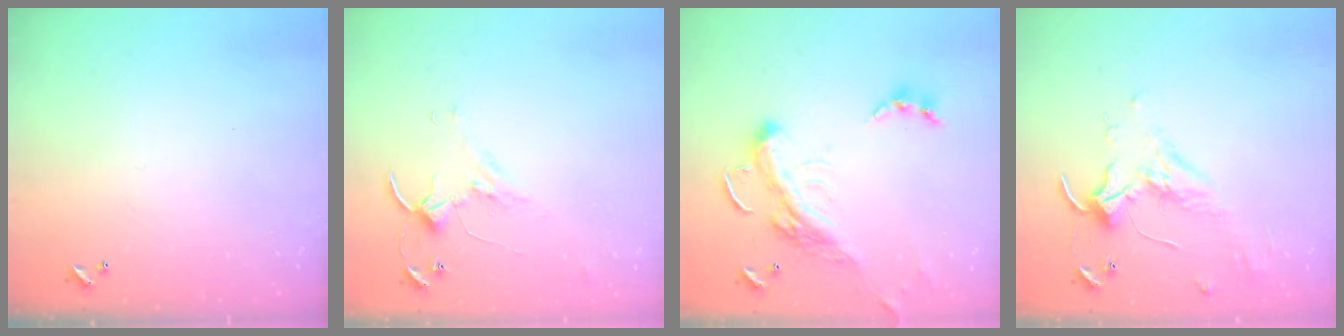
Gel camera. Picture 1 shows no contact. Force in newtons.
{"total": 2.8, "press": 2.8, "slide": 0.4}
{"total": 6.2, "press": 6.1, "slide": 1.5}
{"total": 1.6, "press": 1.6, "slide": 0.4}